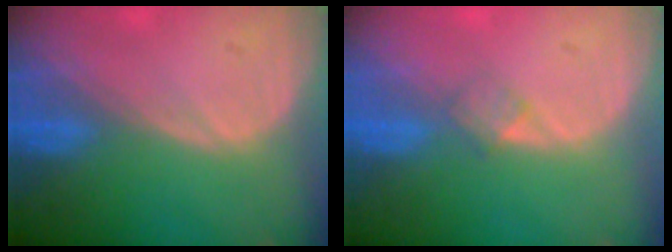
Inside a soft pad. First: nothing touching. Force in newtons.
{"total": 1.8, "press": 1.8, "slide": 0.2}